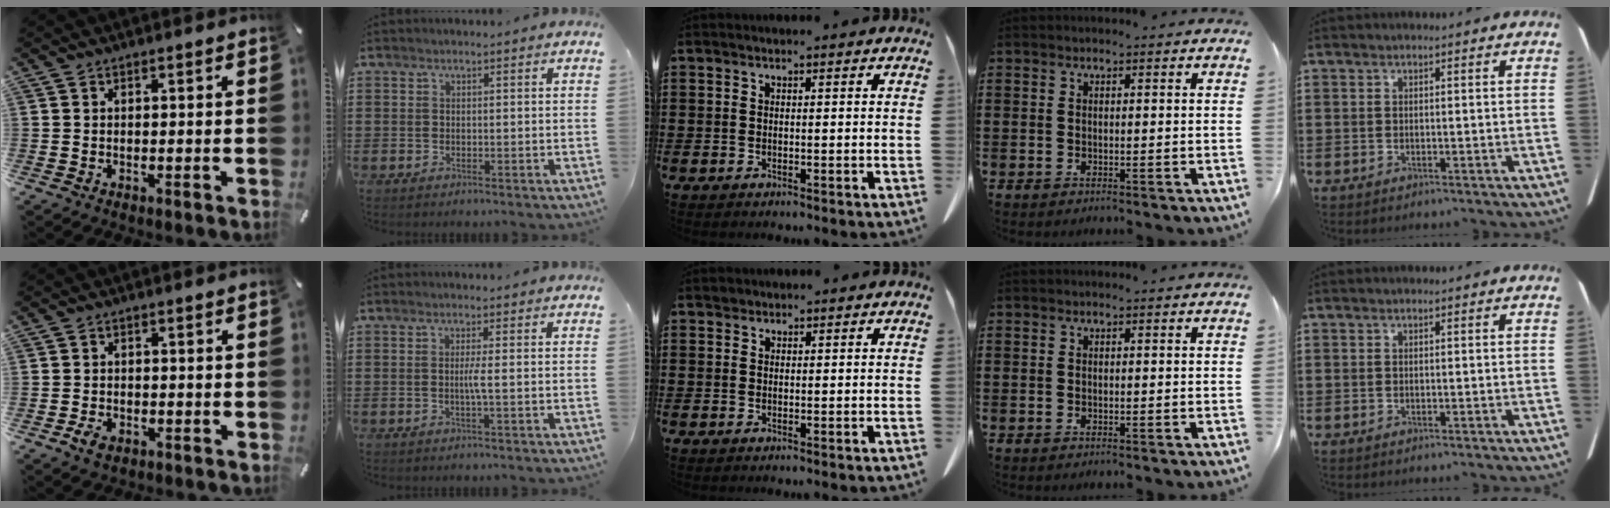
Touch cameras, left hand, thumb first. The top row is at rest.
{"thumb": {"total": 2.7, "force": [-1.5, 1.9, 1.3], "torque": [-0.030, 0.004, -0.029]}, "index": {"total": 2.1, "force": [-0.3, -0.4, 2.0], "torque": [-0.038, -0.006, -0.009]}, "middle": {"total": 0.6, "force": [0.6, 0.3, 0.0], "torque": [-0.002, 0.001, 0.011]}}